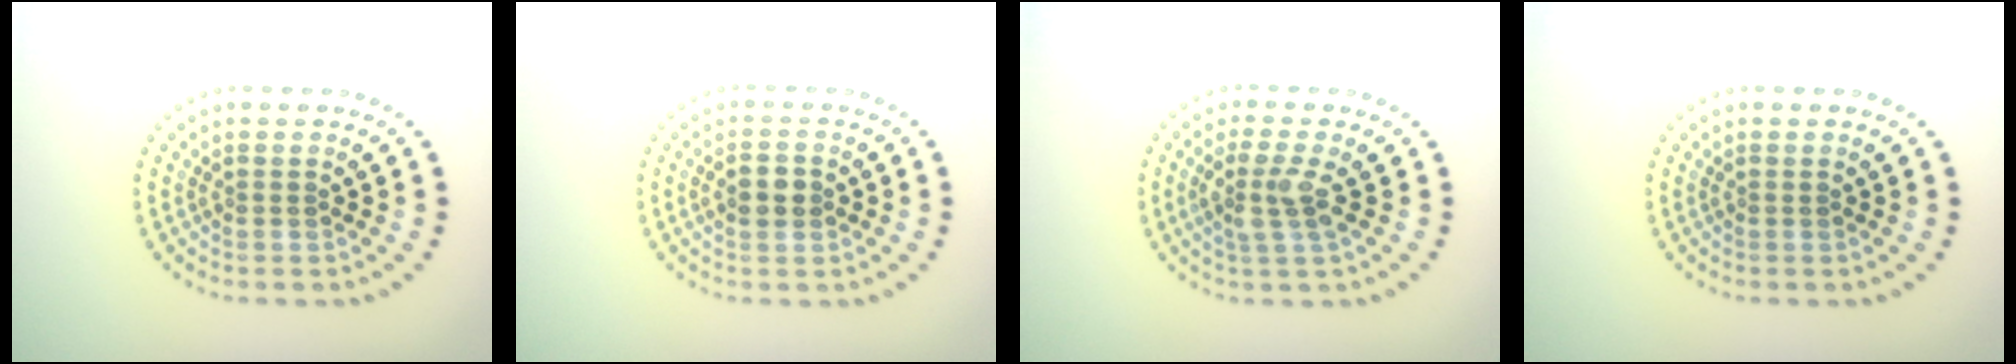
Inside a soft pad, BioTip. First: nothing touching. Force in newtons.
{"total": 2.2, "press": 2.2, "slide": 0.1}
{"total": 2.9, "press": 2.6, "slide": 1.3}
{"total": 0.0}